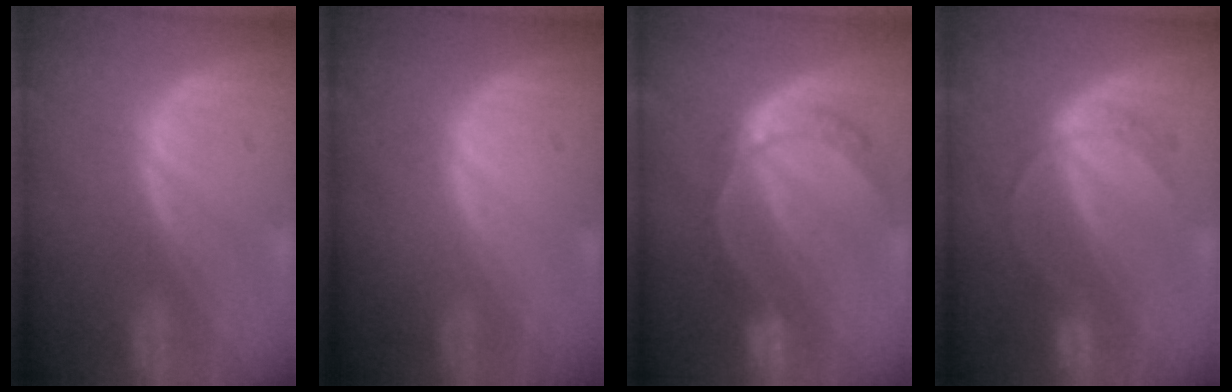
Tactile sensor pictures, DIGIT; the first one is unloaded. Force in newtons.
{"total": 0.0}
{"total": 7.7, "press": 6.4, "slide": 4.3}
{"total": 3.8, "press": 3.8, "slide": 0.4}